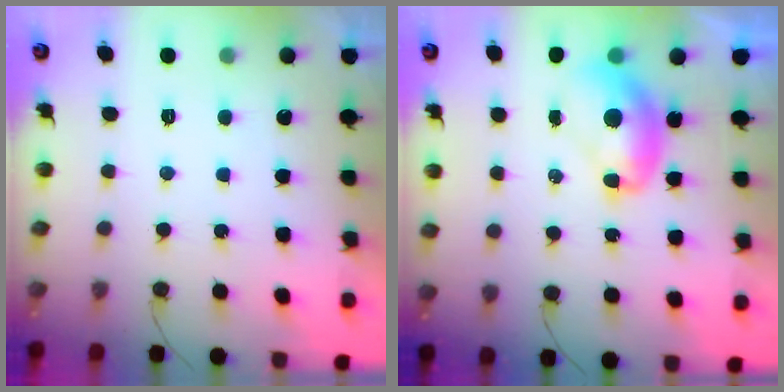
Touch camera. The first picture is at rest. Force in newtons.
{"total": 9.3, "press": 9.3, "slide": 1.1}